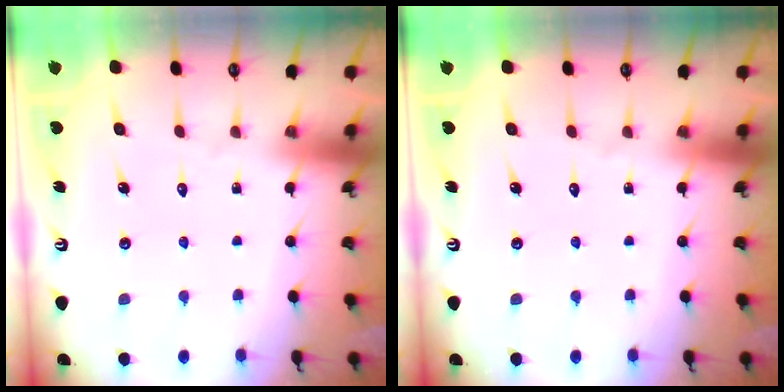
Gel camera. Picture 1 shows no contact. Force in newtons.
{"total": 0.0}